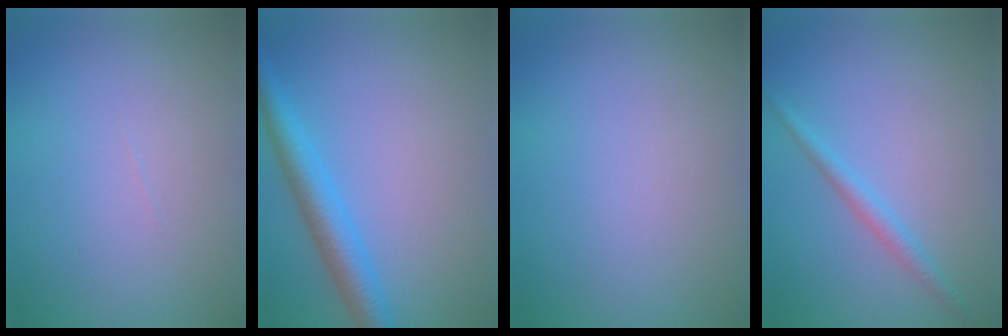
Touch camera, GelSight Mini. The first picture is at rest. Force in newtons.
{"total": 3.9, "press": 3.9, "slide": 0.2}
{"total": 0.0}
{"total": 1.6, "press": 1.6, "slide": 0.1}